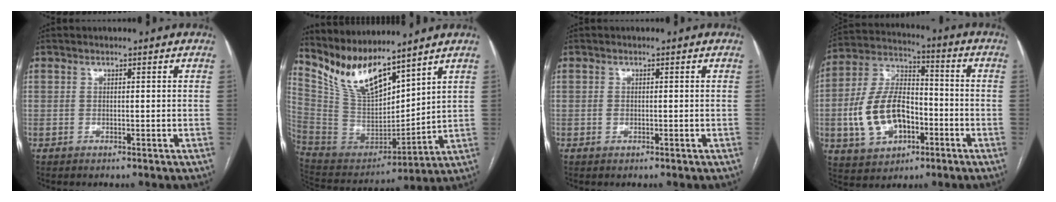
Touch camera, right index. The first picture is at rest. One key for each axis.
{"total": 13.6, "fx": 11.4, "fy": 3.1, "fz": 6.6, "tx": -0.137, "ty": -0.001, "tz": 0.238}
{"total": 0.7, "fx": -0.1, "fy": 0.5, "fz": 0.4, "tx": -0.007, "ty": 0.001, "tz": -0.001}
{"total": 14.4, "fx": -3.7, "fy": 8.6, "fz": 10.9, "tx": -0.236, "ty": 0.020, "tz": -0.061}